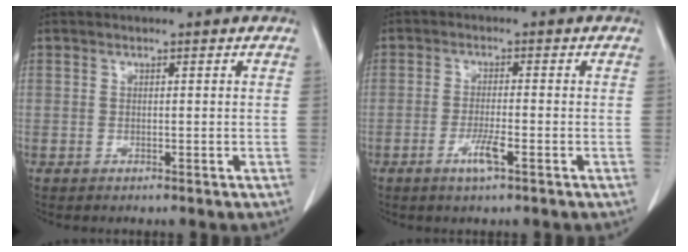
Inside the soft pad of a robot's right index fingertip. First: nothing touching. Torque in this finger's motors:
{"motor_torque": [0.58, -0.35, 0.19, 0.10]}